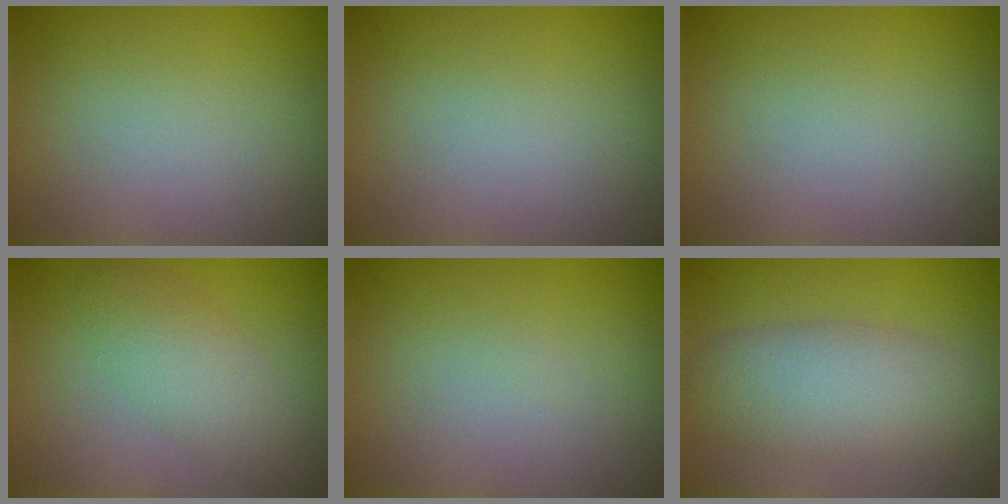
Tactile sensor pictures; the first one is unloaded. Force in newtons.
{"total": 0.0}
{"total": 0.0}
{"total": 3.2, "press": 3.2, "slide": 0.1}
{"total": 0.0}
{"total": 5.3, "press": 5.3, "slide": 0.4}